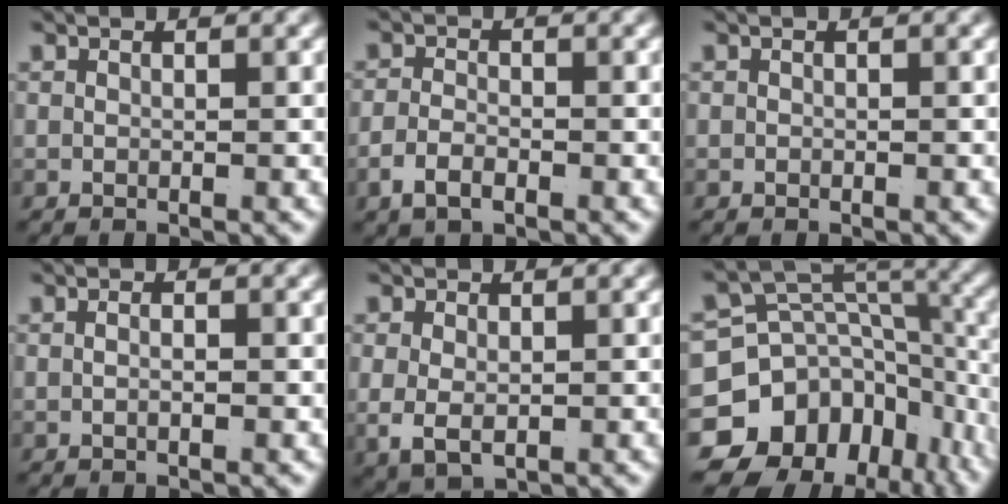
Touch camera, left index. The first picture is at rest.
{"total": 2.2, "force": [-1.4, 1.1, 1.3], "torque": [-0.023, -0.009, -0.022]}
{"total": 0.0}
{"total": 0.9, "force": [-0.5, 0.0, 0.8], "torque": [-0.012, -0.001, -0.009]}
{"total": 3.7, "force": [-0.4, 2.9, 2.3], "torque": [-0.065, -0.029, 0.013]}
{"total": 22.6, "force": [-8.0, 18.0, 11.2], "torque": [-0.203, -0.077, -0.116]}